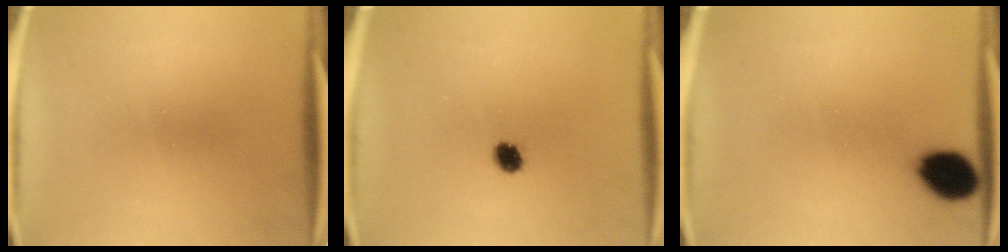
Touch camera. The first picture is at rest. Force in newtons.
{"total": 3.3}
{"total": 8.3}